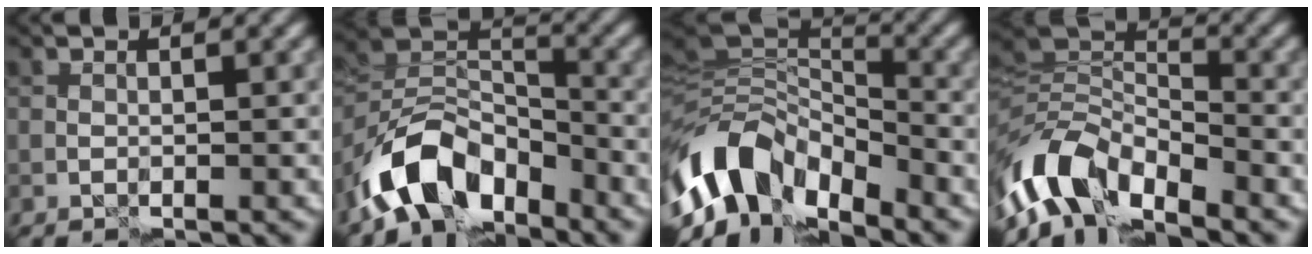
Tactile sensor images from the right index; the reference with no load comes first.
{"total": 9.0, "force": [-5.7, 5.1, 4.8], "torque": [-0.074, 0.002, -0.116]}
{"total": 10.0, "force": [-5.4, 5.7, 6.1], "torque": [-0.104, -0.004, -0.103]}
{"total": 7.8, "force": [-5.0, 3.9, 4.6], "torque": [-0.078, -0.003, -0.101]}